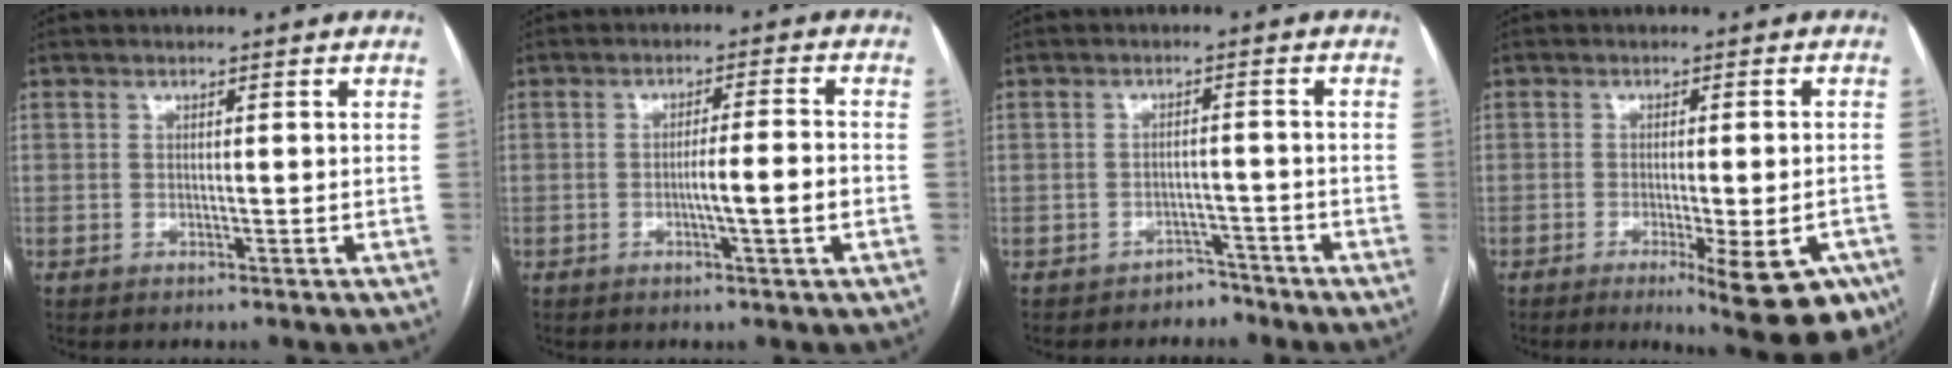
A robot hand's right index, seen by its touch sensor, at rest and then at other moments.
{"total": 5.2, "force": [-1.4, -0.4, 5.0], "torque": [-0.079, 0.001, -0.019]}
{"total": 2.9, "force": [-2.4, 1.6, -0.4], "torque": [0.007, 0.009, -0.034]}
{"total": 12.2, "force": [-6.9, 2.7, 9.8], "torque": [-0.065, -0.005, -0.086]}